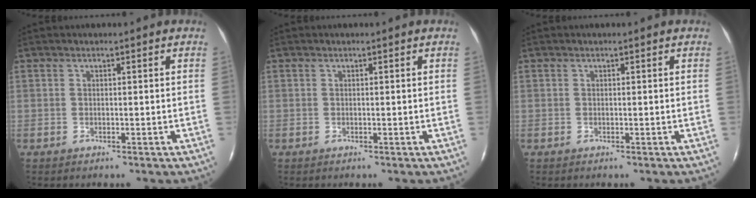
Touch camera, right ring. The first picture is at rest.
{"total": 0.0}
{"total": 0.0}